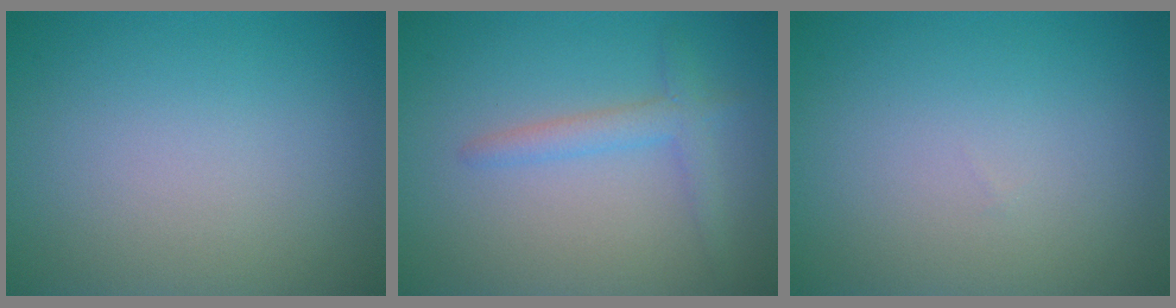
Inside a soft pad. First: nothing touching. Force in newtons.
{"total": 2.1, "press": 2.1, "slide": 0.1}
{"total": 0.0}